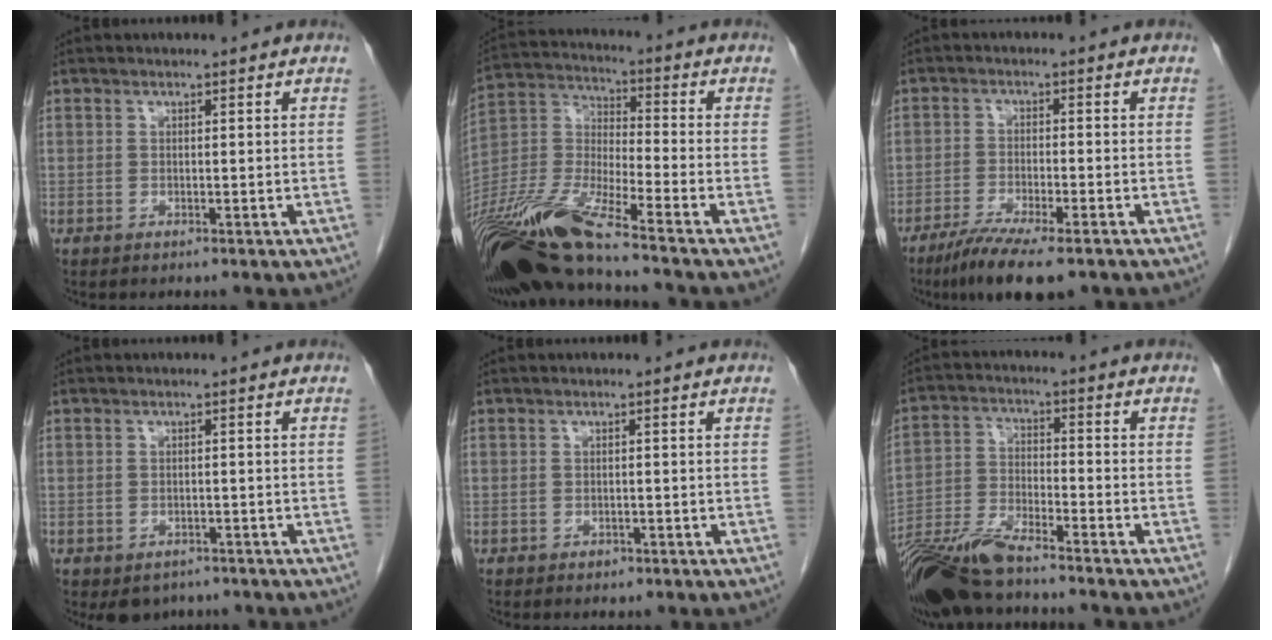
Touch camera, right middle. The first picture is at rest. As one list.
[{"total": 16.5, "force": [-12.8, 0.3, 10.3], "torque": [-0.226, -0.022, -0.246]}, {"total": 9.2, "force": [-6.6, 1.4, 6.2], "torque": [-0.102, -0.019, -0.104]}, {"total": 3.8, "force": [-2.7, 2.5, 0.9], "torque": [-0.006, 0.003, -0.033]}, {"total": 0.8, "force": [-0.5, 0.6, 0.2], "torque": [-0.006, 0.001, -0.005]}, {"total": 11.6, "force": [-9.7, 1.9, 6.0], "torque": [-0.121, -0.021, -0.182]}]